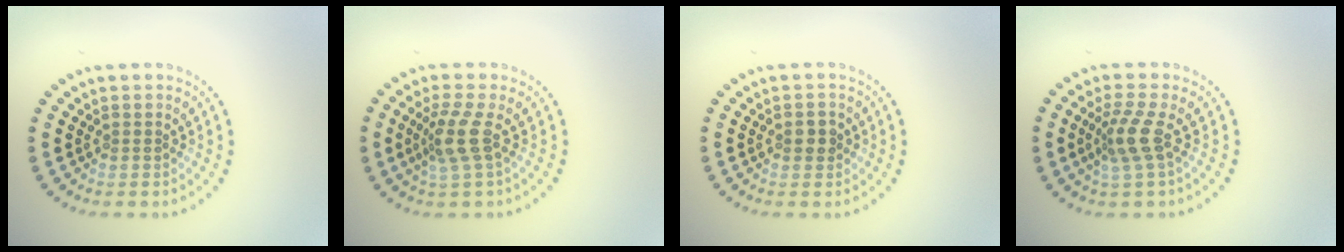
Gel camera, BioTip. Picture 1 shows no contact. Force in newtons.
{"total": 2.9, "press": 2.2, "slide": 1.8}
{"total": 1.4, "press": 1.4, "slide": 0.1}
{"total": 2.9, "press": 2.0, "slide": 2.0}